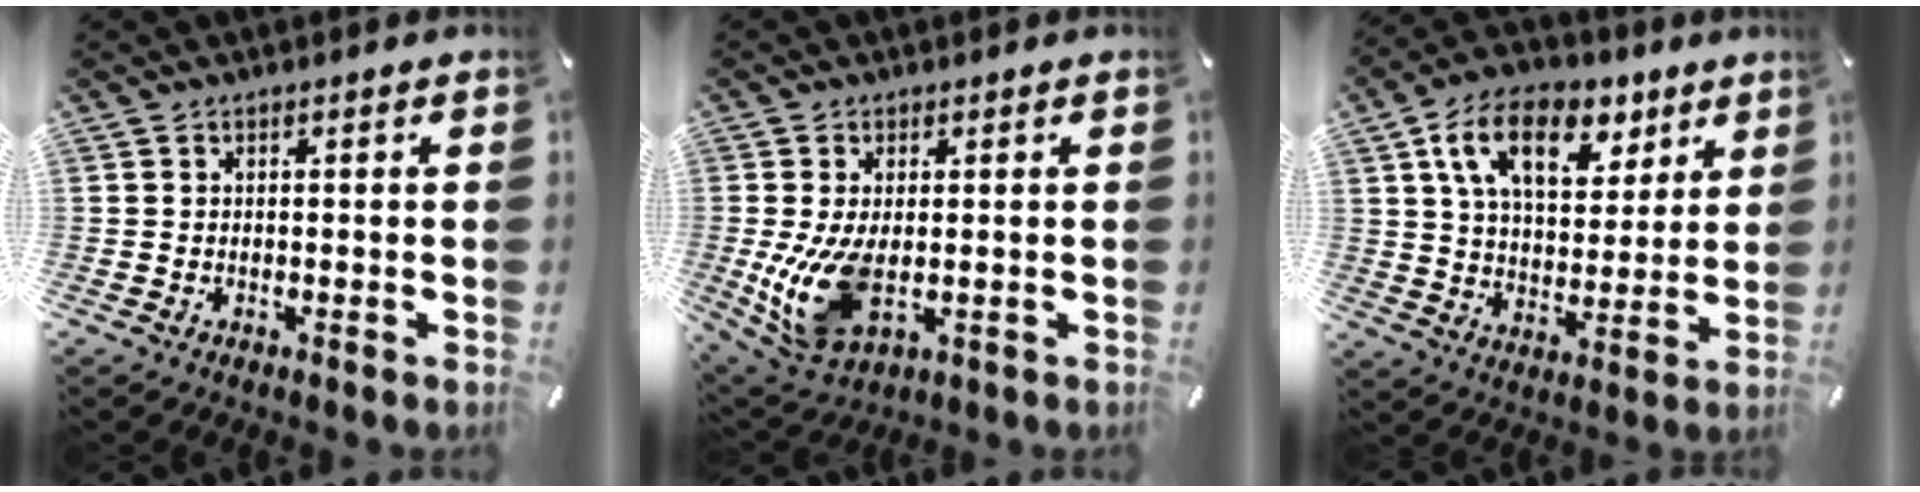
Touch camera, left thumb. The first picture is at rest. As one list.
[{"total": 11.5, "force": [-0.6, 6.6, 9.4], "torque": [-0.199, -0.022, -0.007]}, {"total": 15.8, "force": [8.1, 9.6, 9.5], "torque": [-0.163, -0.022, 0.146]}]